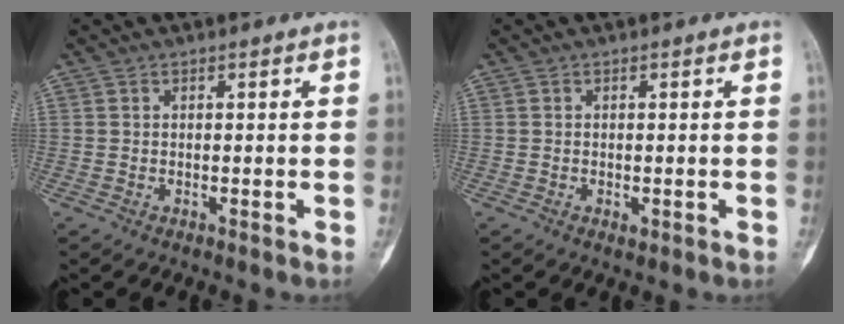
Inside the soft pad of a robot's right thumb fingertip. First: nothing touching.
{"total": 1.3, "force": [-0.6, 0.8, 0.8], "torque": [-0.003, 0.001, -0.007]}